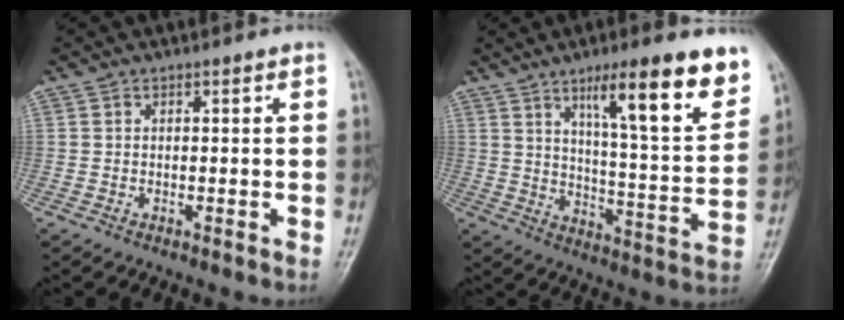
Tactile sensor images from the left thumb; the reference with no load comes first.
{"total": 17.3, "force": [10.2, 3.1, 13.7], "torque": [-0.176, -0.052, 0.161]}